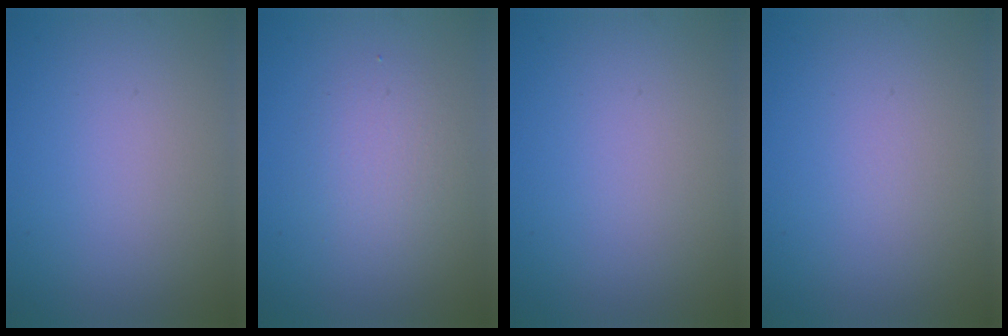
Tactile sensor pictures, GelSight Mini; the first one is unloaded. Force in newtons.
{"total": 2.5, "press": 2.5, "slide": 0.2}
{"total": 0.0}
{"total": 0.0}